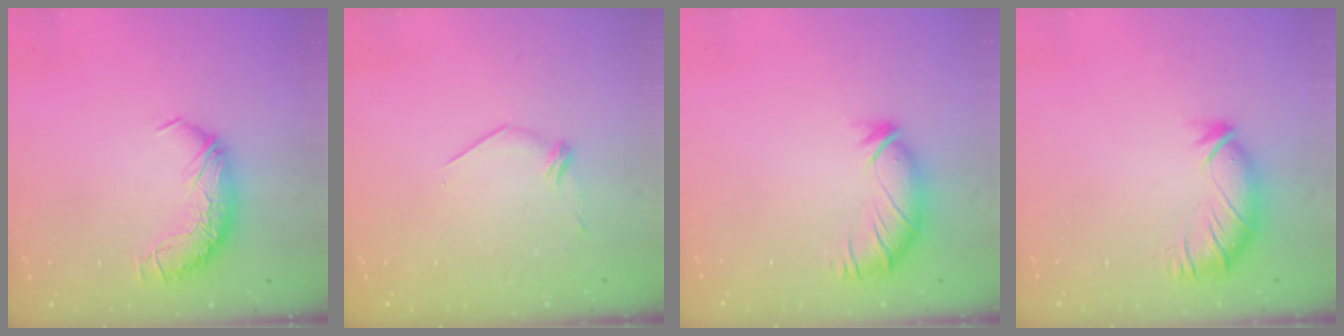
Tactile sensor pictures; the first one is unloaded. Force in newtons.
{"total": 5.9, "press": 5.9, "slide": 0.9}
{"total": 3.0, "press": 2.5, "slide": 1.6}
{"total": 3.2, "press": 2.5, "slide": 2.0}